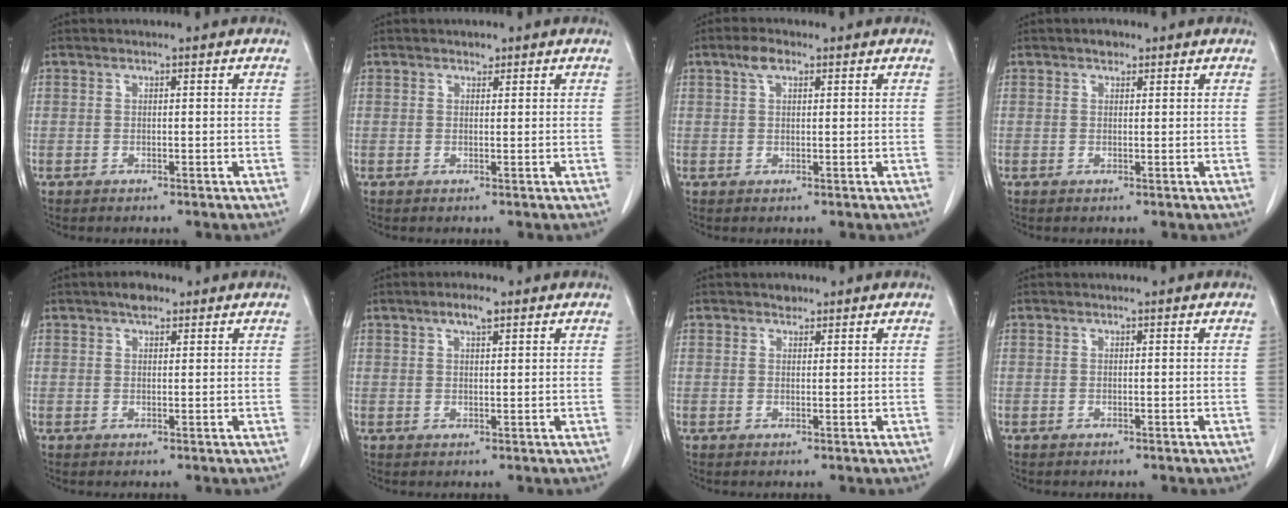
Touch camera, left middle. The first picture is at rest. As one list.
[{"total": 0.8, "force": [0.6, 0.4, 0.2], "torque": [-0.002, -0.004, 0.008]}, {"total": 2.5, "force": [1.4, 1.1, 1.7], "torque": [-0.038, 0.008, 0.028]}, {"total": 1.2, "force": [0.9, 0.7, 0.4], "torque": [-0.010, 0.002, 0.012]}, {"total": 2.5, "force": [1.7, 1.1, 1.4], "torque": [-0.024, 0.007, 0.024]}, {"total": 2.8, "force": [1.7, 0.8, 2.1], "torque": [-0.039, 0.004, 0.029]}, {"total": 1.2, "force": [0.9, 0.8, 0.2], "torque": [-0.002, -0.001, 0.012]}, {"total": 0.0}]